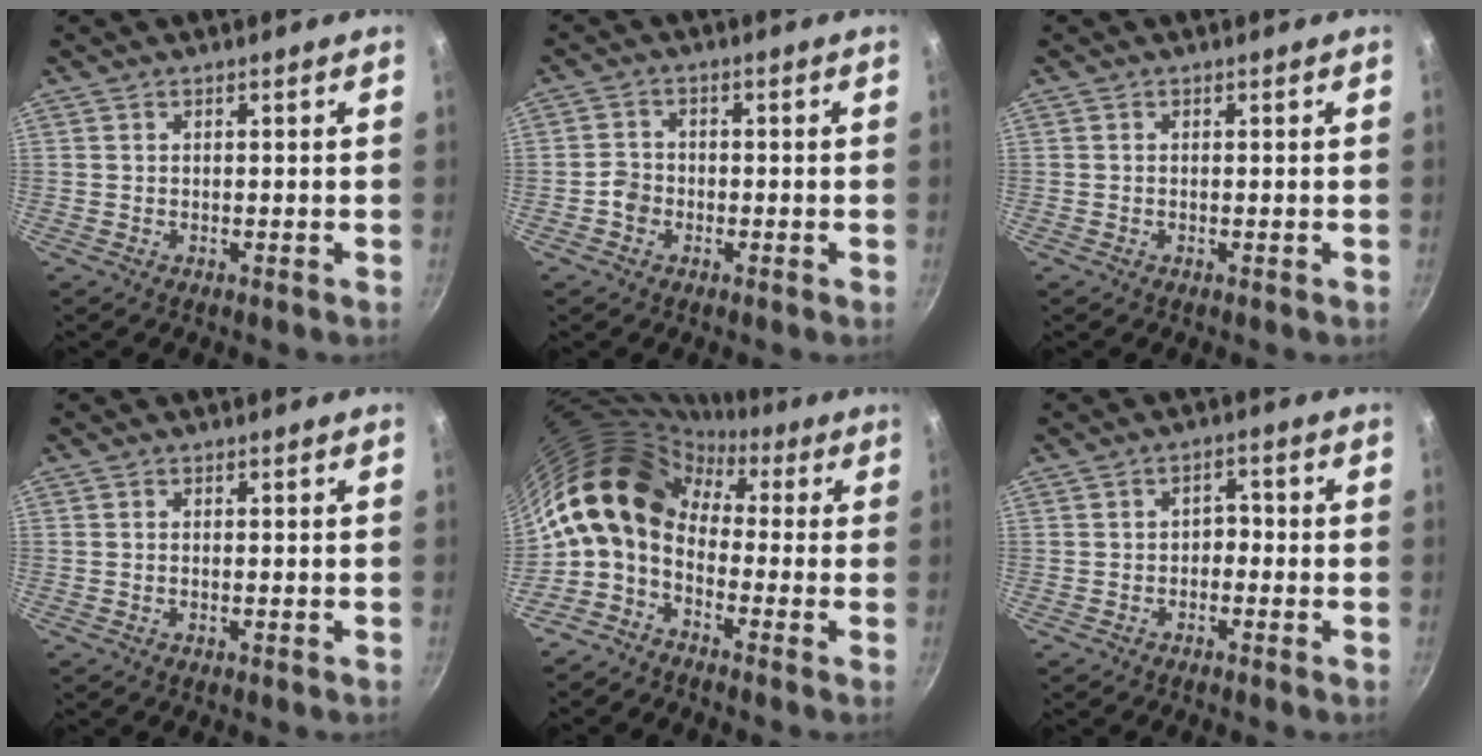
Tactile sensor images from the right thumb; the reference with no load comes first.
{"total": 2.9, "force": [-1.3, 2.4, 1.0], "torque": [-0.004, 0.016, -0.026]}
{"total": 0.0}
{"total": 0.5, "force": [-0.1, 0.1, 0.5], "torque": [-0.011, 0.000, -0.002]}
{"total": 13.9, "force": [0.3, 9.8, 9.8], "torque": [-0.164, 0.042, -0.020]}
{"total": 2.6, "force": [-0.9, 1.8, 1.5], "torque": [-0.005, 0.014, -0.018]}